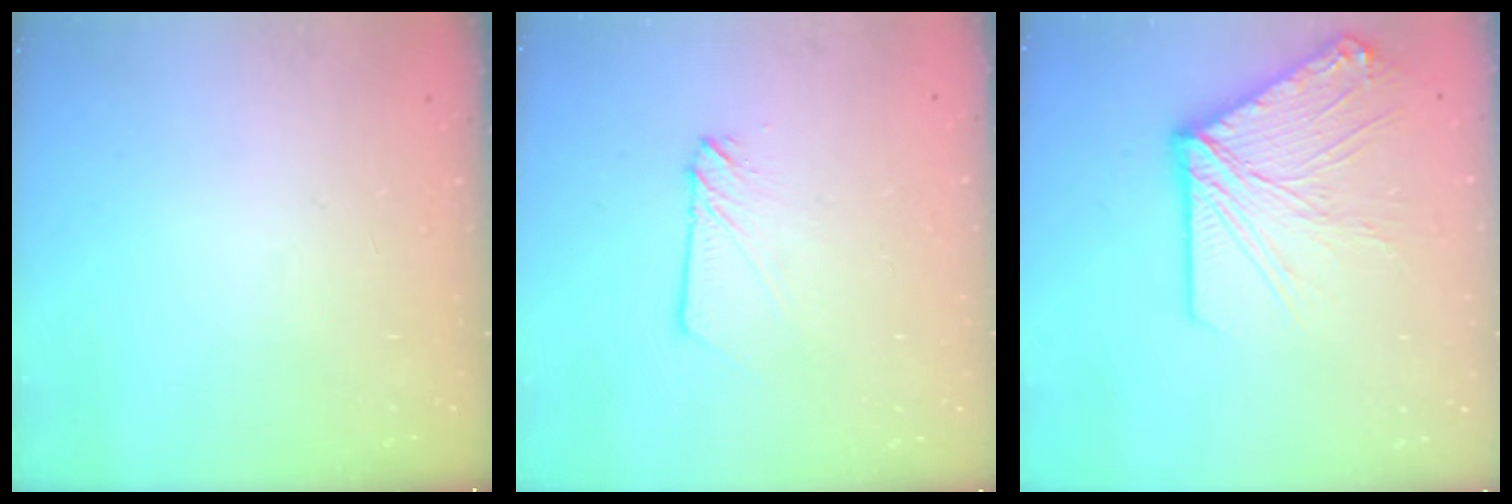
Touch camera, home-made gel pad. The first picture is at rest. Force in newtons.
{"total": 4.1, "press": 4.1, "slide": 0.4}
{"total": 16.4, "press": 16.2, "slide": 2.3}